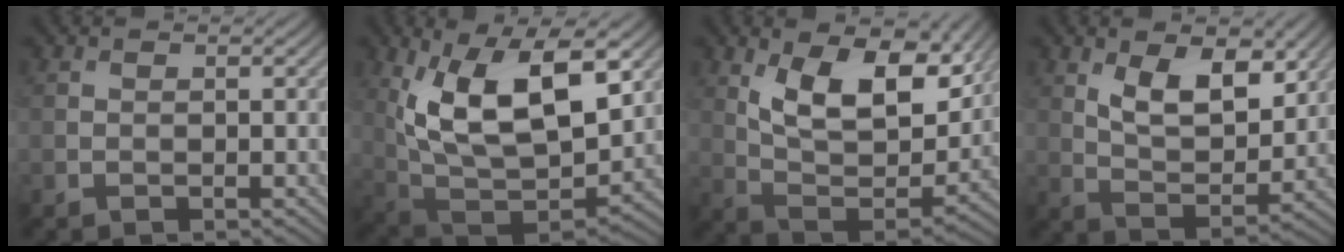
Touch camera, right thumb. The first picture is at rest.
{"total": 15.7, "force": [5.2, 7.2, 12.9], "torque": [-0.238, -0.003, 0.093]}
{"total": 13.9, "force": [6.4, 6.5, 10.5], "torque": [-0.200, -0.016, 0.114]}
{"total": 8.5, "force": [4.0, 4.1, 6.3], "torque": [-0.116, -0.010, 0.073]}